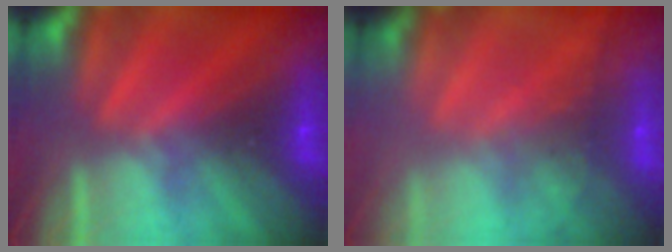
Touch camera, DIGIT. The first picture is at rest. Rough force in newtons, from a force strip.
{"total": 7.9}